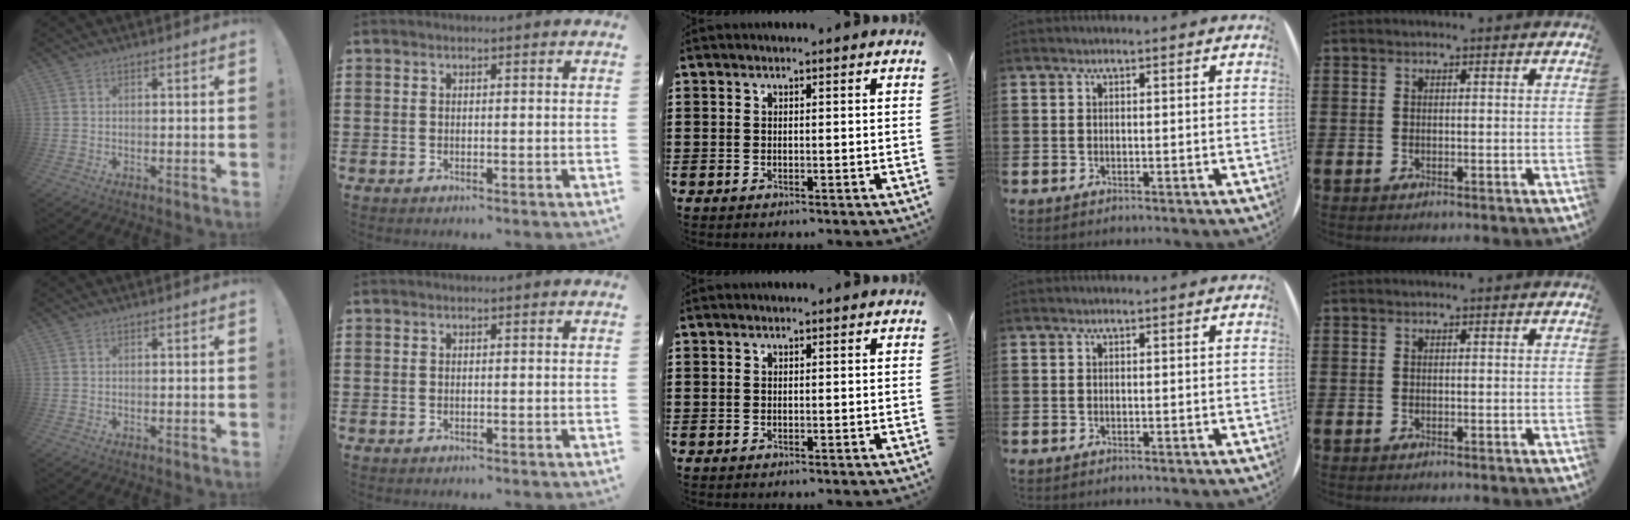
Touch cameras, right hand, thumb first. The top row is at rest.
{}